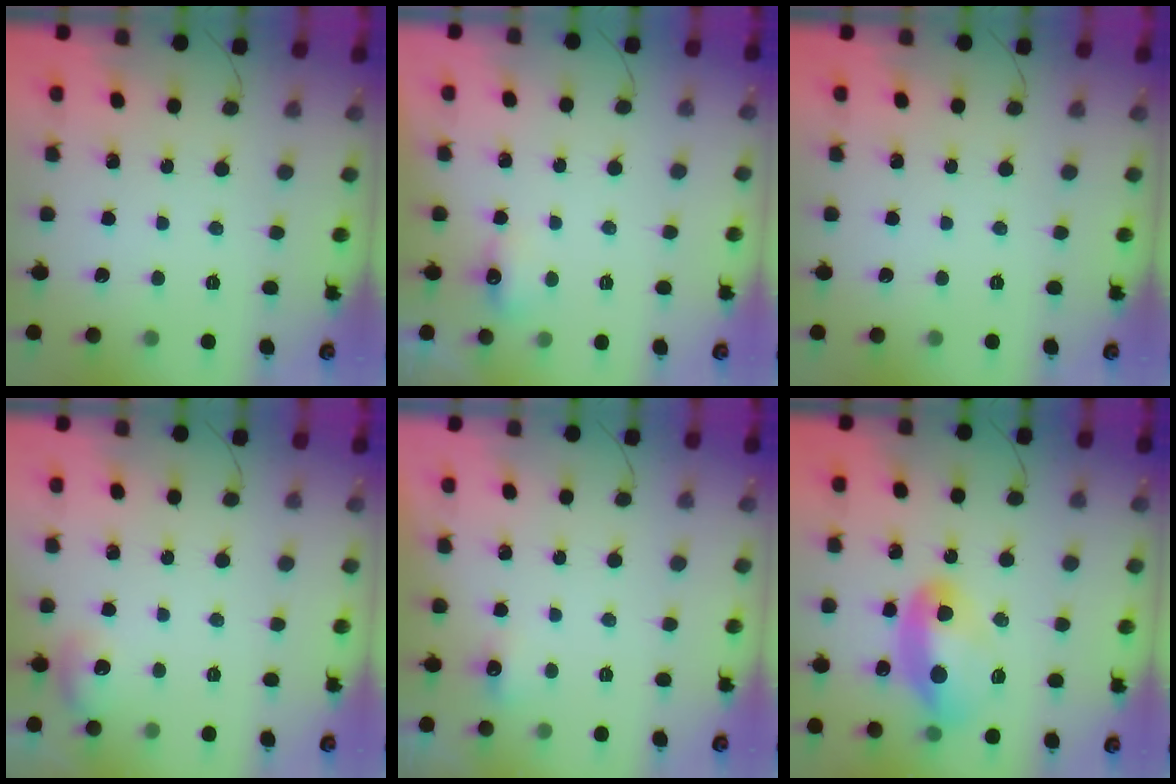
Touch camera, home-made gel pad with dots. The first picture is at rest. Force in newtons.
{"total": 5.1, "press": 5.0, "slide": 1.0}
{"total": 0.0}
{"total": 5.6, "press": 5.5, "slide": 1.4}
{"total": 3.5, "press": 3.3, "slide": 1.1}
{"total": 16.1, "press": 14.5, "slide": 7.0}